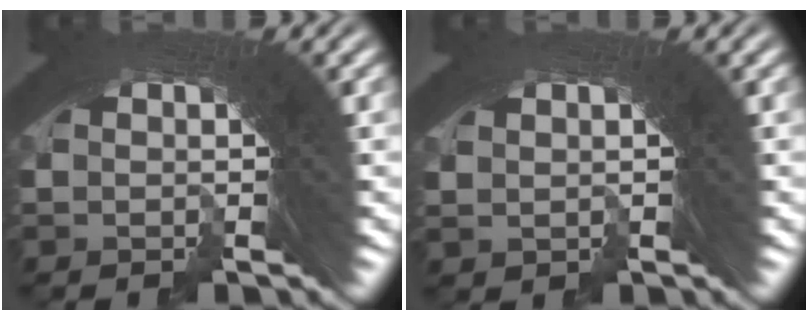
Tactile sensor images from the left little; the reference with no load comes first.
{"total": 1.2, "force": [0.0, 1.2, 0.3], "torque": [-0.017, -0.002, 0.005]}